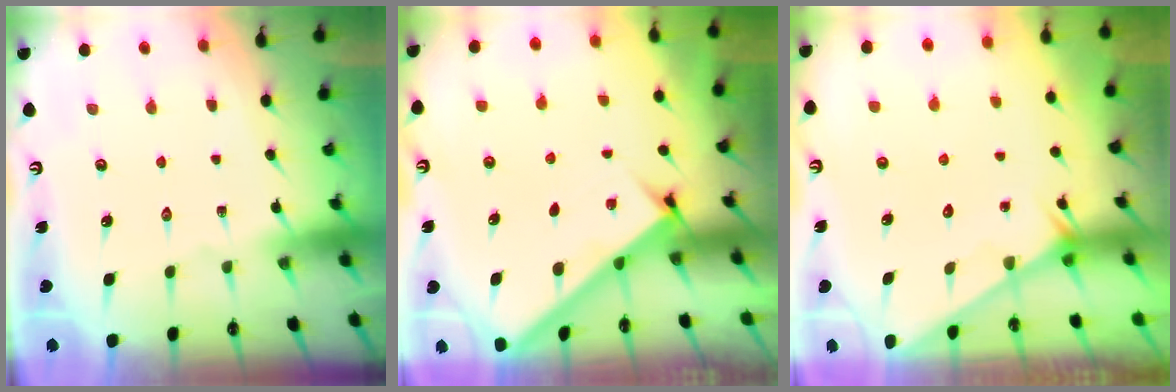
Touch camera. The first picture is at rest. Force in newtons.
{"total": 2.5, "press": 2.5, "slide": 0.3}
{"total": 1.5, "press": 1.4, "slide": 0.1}